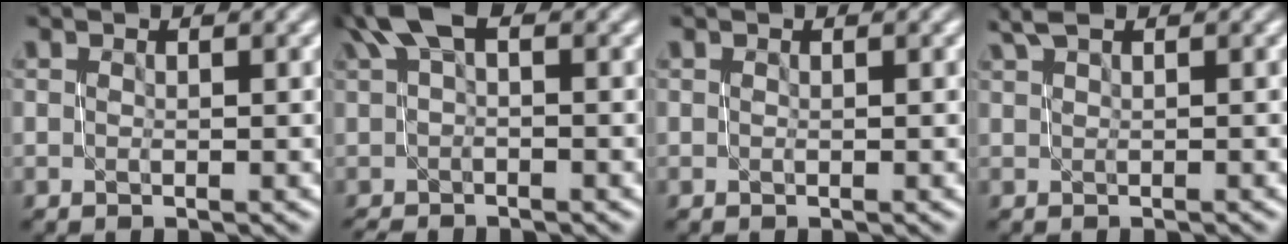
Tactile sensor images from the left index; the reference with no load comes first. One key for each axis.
{"total": 3.4, "fx": 1.2, "fy": 1.0, "fz": 3.0, "tx": -0.060, "ty": 0.007, "tz": 0.017}
{"total": 0.0}
{"total": 1.6, "fx": 1.4, "fy": 0.2, "fz": 0.7, "tx": -0.009, "ty": 0.004, "tz": 0.026}